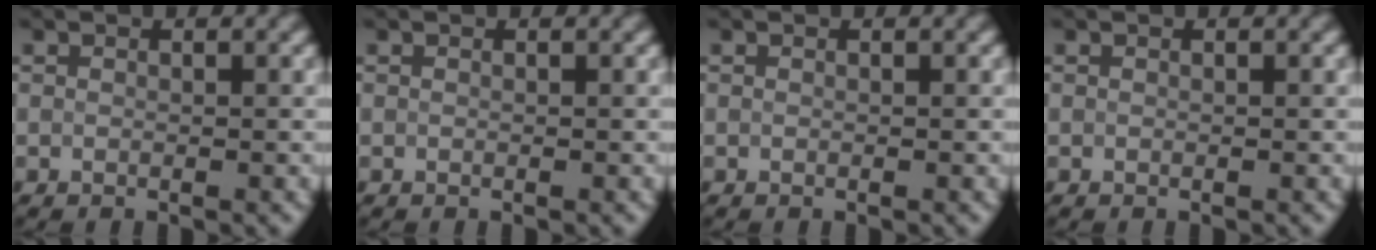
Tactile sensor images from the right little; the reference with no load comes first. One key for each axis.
{"total": 0.0}
{"total": 0.0}
{"total": 0.0}